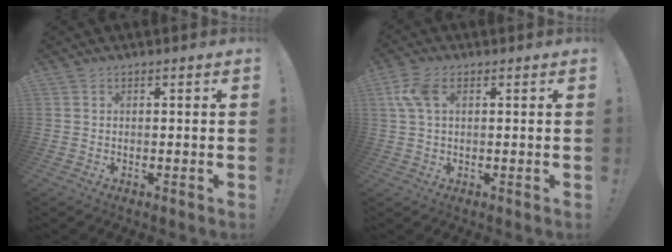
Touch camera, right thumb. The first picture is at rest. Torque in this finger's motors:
{"motor_torque": [1.03, 1.17, 0.64, 0.25, 0.01]}